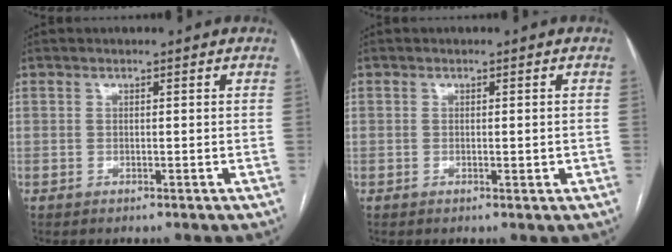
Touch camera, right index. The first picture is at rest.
{"total": 1.3, "force": [-0.2, 0.4, 1.2], "torque": [-0.017, 0.000, 0.000]}